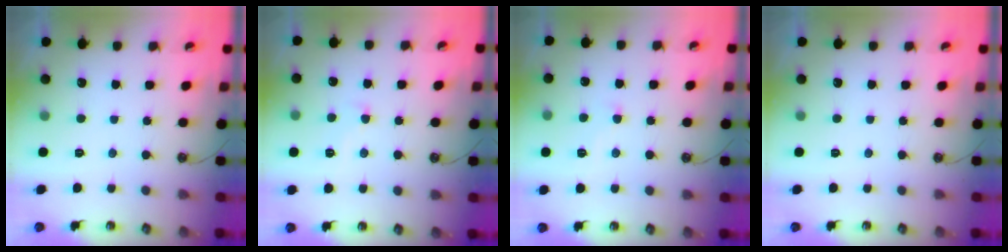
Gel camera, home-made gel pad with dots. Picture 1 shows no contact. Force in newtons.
{"total": 1.9, "press": 1.8, "slide": 0.5}
{"total": 1.7, "press": 1.7, "slide": 0.2}
{"total": 0.0}